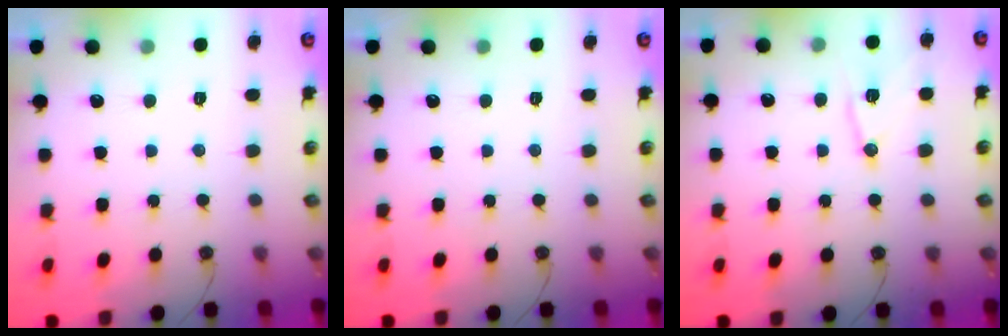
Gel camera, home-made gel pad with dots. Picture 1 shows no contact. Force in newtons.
{"total": 0.0}
{"total": 11.9, "press": 11.8, "slide": 0.8}